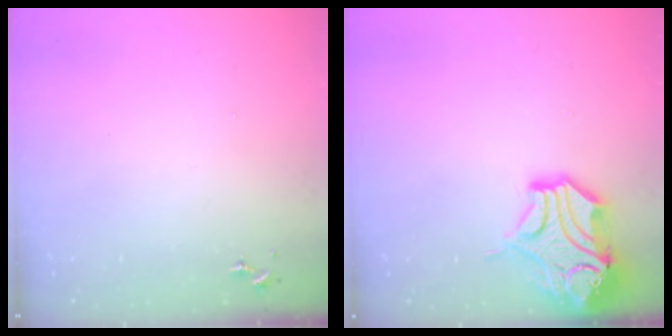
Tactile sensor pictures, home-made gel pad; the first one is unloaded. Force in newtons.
{"total": 15.9, "press": 15.8, "slide": 2.3}